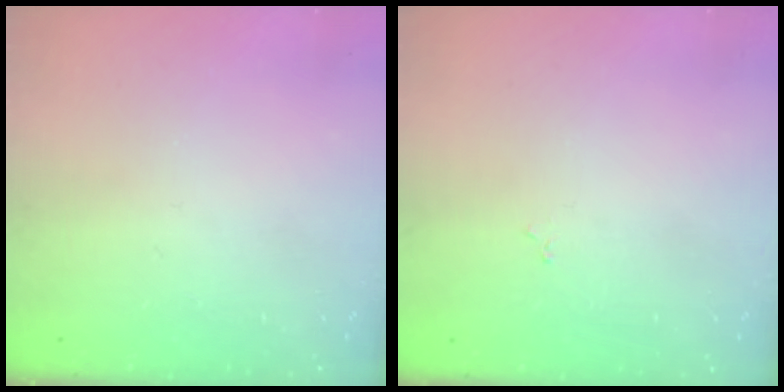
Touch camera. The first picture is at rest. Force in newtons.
{"total": 1.9, "press": 1.9, "slide": 0.3}